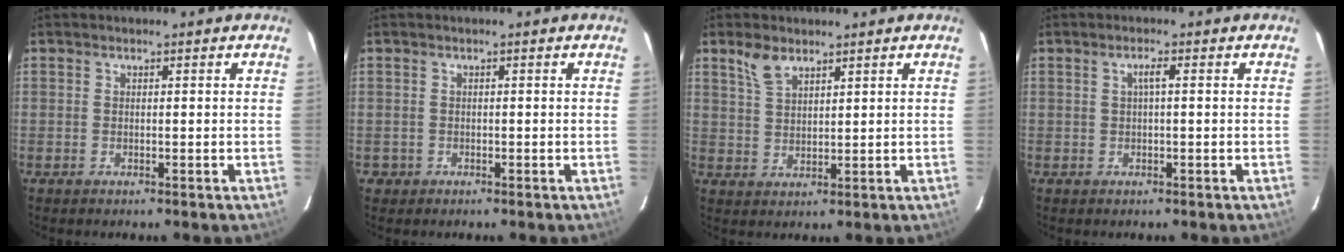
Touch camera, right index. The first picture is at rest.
{"total": 1.6, "force": [-0.5, 1.5, 0.1], "torque": [-0.003, 0.005, -0.003]}
{"total": 4.5, "force": [3.2, 2.0, 2.4], "torque": [-0.046, 0.005, 0.067]}
{"total": 1.5, "force": [0.2, 0.1, 1.4], "torque": [-0.027, 0.006, 0.002]}